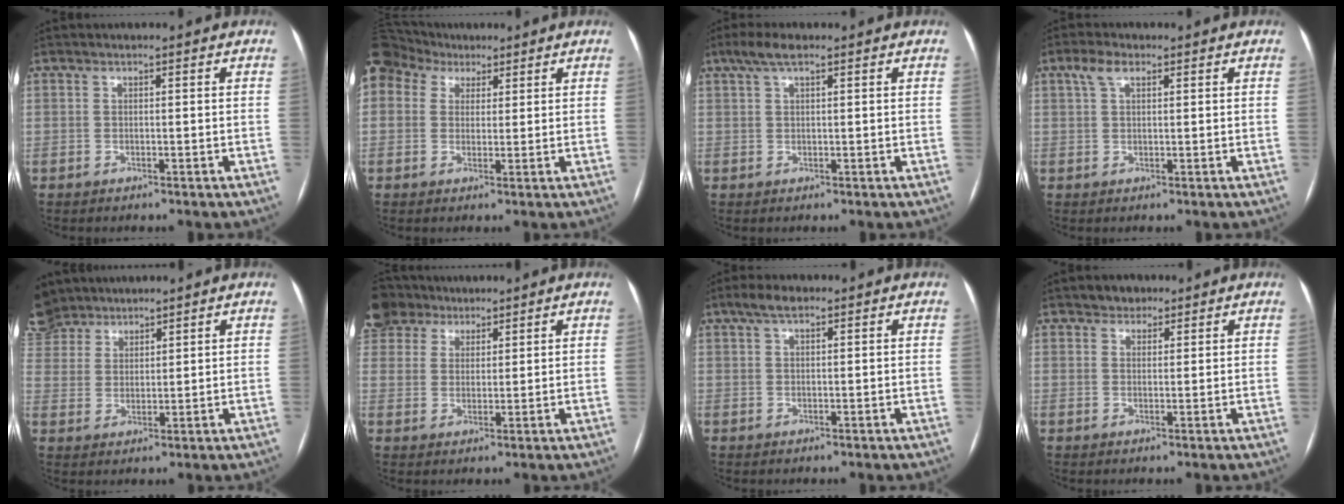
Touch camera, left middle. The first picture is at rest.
{"total": 10.4, "force": [6.0, 7.6, 3.8], "torque": [-0.121, 0.057, 0.118]}
{"total": 3.6, "force": [2.3, 0.8, 2.7], "torque": [-0.059, 0.020, 0.046]}
{"total": 3.1, "force": [1.7, 1.3, 2.3], "torque": [-0.054, 0.019, 0.036]}
{"total": 9.1, "force": [8.3, 3.6, 1.2], "torque": [-0.052, 0.009, 0.179]}
{"total": 6.3, "force": [5.3, 3.4, 0.6], "torque": [-0.016, 0.019, 0.108]}
{"total": 3.3, "force": [2.2, 1.1, 2.2], "torque": [-0.049, 0.016, 0.042]}
{"total": 2.7, "force": [2.0, 1.8, 0.5], "torque": [-0.006, 0.008, 0.029]}